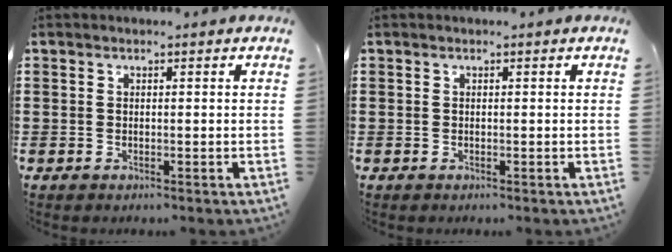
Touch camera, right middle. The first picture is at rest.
{"total": 0.0}